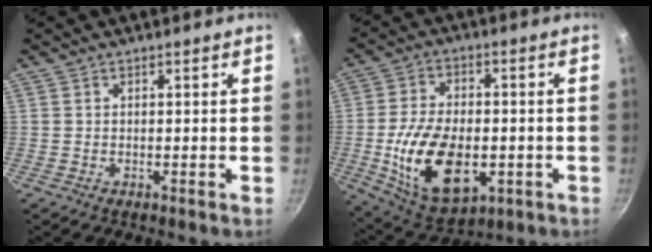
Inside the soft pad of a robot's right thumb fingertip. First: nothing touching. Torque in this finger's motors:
{"motor_torque": [-0.07, 1.31, 1.21, 0.39, 0.51]}